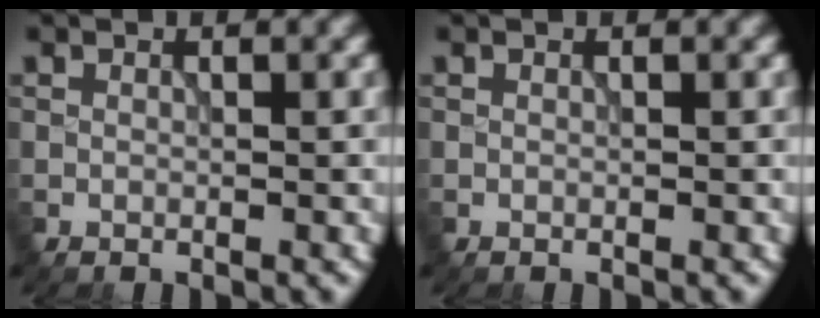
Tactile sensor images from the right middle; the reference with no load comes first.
{"total": 0.0}